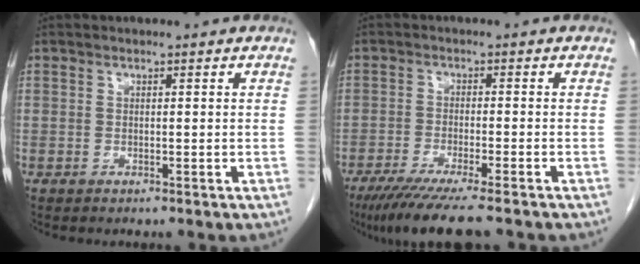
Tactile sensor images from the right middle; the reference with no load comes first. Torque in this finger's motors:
{"motor_torque": [1.19, -0.95, 0.15, 0.09]}